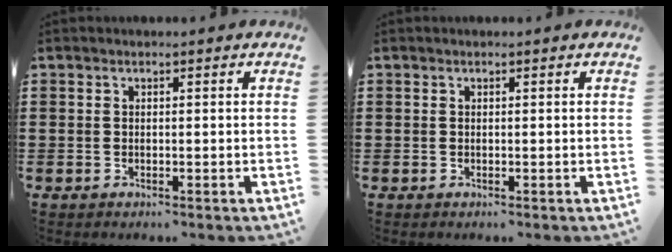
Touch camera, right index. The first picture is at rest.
{"total": 0.0}